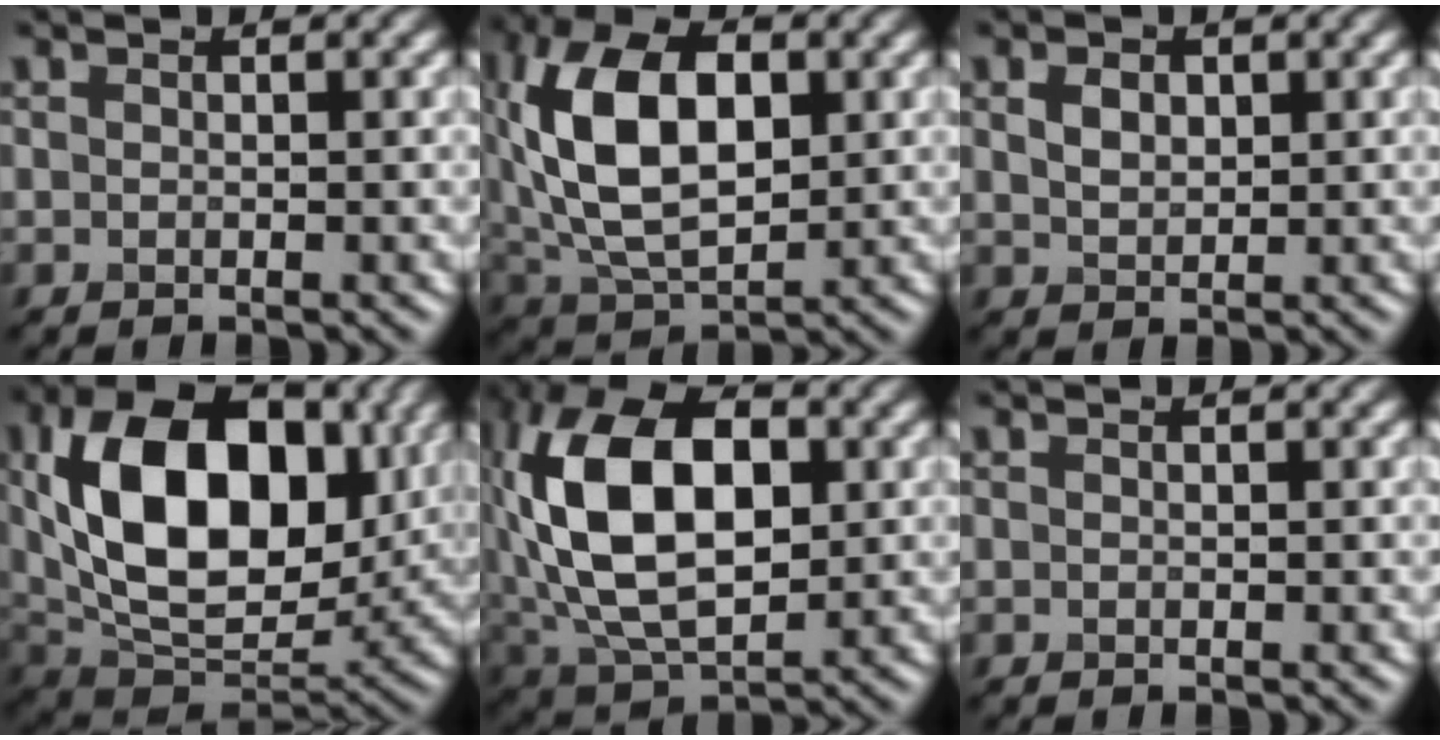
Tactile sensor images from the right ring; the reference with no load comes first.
{"total": 12.4, "force": [2.0, 7.4, 9.8], "torque": [-0.206, 0.013, 0.035]}
{"total": 2.0, "force": [0.7, 1.4, 1.2], "torque": [-0.025, 0.001, 0.015]}
{"total": 15.4, "force": [3.0, 9.7, 11.5], "torque": [-0.200, 0.005, 0.051]}
{"total": 15.3, "force": [1.5, 9.2, 12.1], "torque": [-0.233, 0.009, 0.026]}
{"total": 0.0}